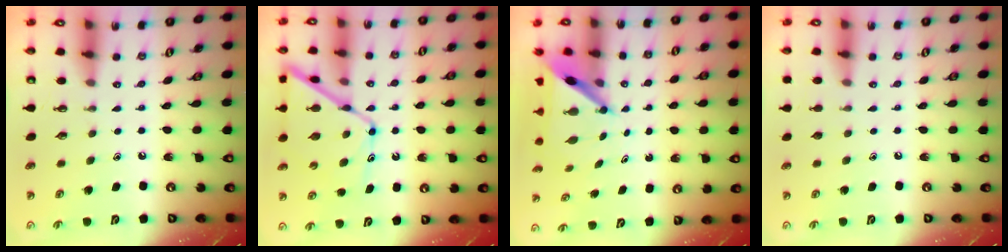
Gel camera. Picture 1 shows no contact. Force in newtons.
{"total": 13.6, "press": 13.5, "slide": 1.2}
{"total": 5.9, "press": 5.9, "slide": 0.2}
{"total": 0.0}